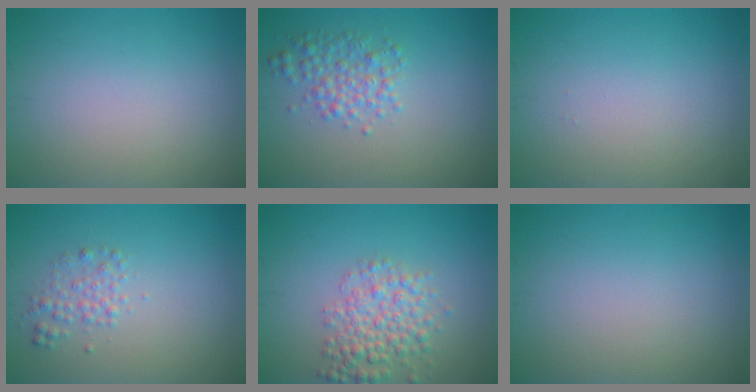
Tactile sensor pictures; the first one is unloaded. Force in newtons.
{"total": 2.6, "press": 2.6, "slide": 0.0}
{"total": 0.0}
{"total": 1.6, "press": 1.6, "slide": 0.0}
{"total": 4.0, "press": 4.0, "slide": 0.1}
{"total": 0.0}